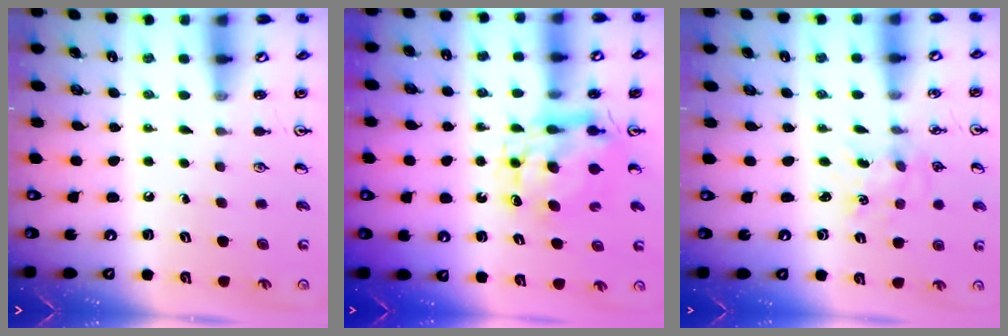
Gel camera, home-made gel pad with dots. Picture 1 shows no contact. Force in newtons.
{"total": 8.5, "press": 8.5, "slide": 0.8}
{"total": 2.3, "press": 2.3, "slide": 0.3}